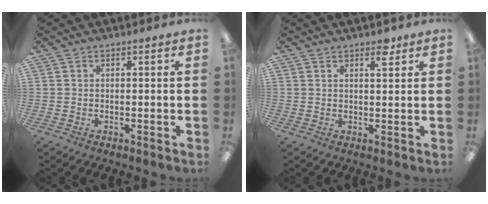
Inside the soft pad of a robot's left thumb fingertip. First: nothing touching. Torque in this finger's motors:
{"motor_torque": [0.02, 0.07, -0.22, 0.15, 0.03]}